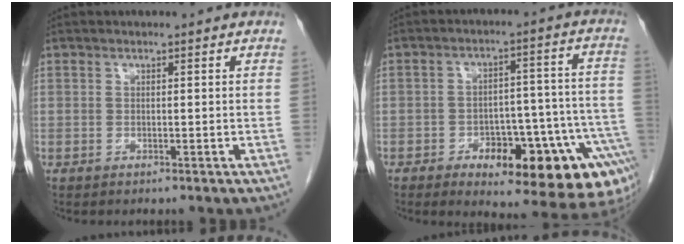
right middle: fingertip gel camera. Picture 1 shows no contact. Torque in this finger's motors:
{"motor_torque": [1.15, -0.99, 0.23, 0.11]}